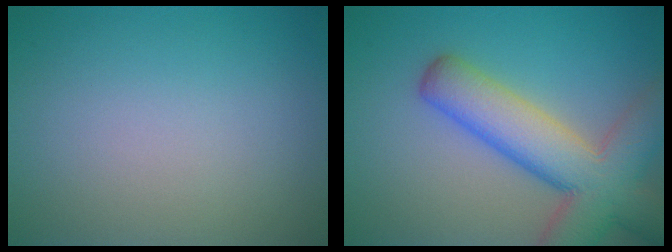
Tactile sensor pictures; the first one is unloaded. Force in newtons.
{"total": 9.4, "press": 9.4, "slide": 0.5}